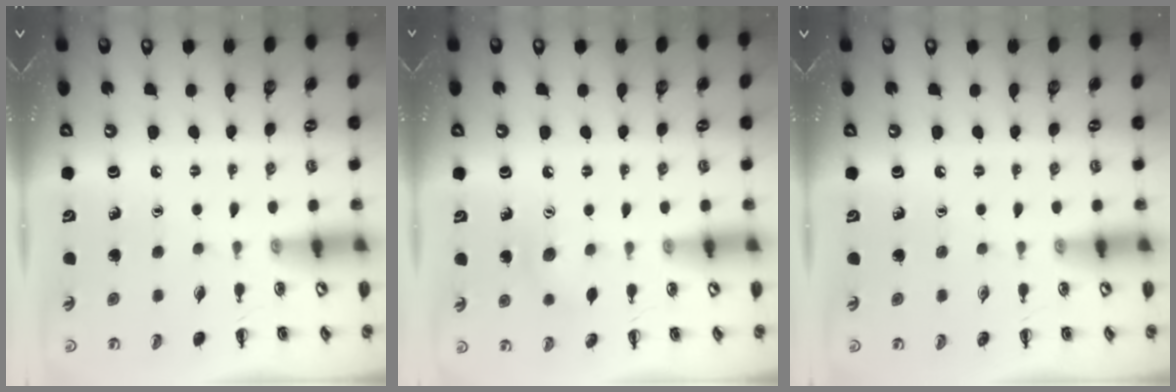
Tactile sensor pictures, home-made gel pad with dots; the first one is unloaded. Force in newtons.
{"total": 7.7, "press": 7.5, "slide": 1.6}
{"total": 0.0}